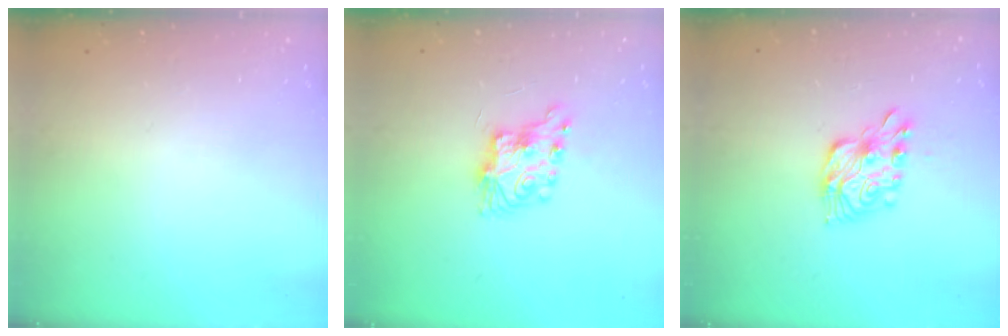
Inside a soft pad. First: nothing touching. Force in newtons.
{"total": 8.1, "press": 8.1, "slide": 0.3}
{"total": 11.5, "press": 11.4, "slide": 0.5}